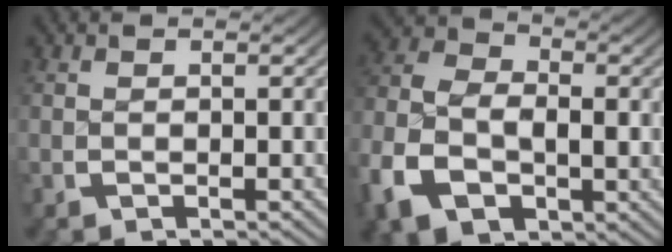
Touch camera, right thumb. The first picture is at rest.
{"total": 9.9, "force": [-1.5, 7.3, 6.5], "torque": [-0.151, -0.031, -0.014]}